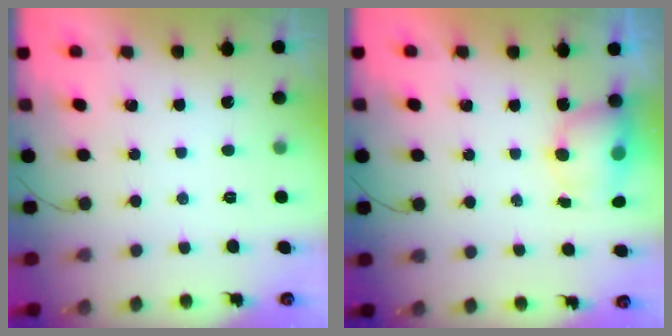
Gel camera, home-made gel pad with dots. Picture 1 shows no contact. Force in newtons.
{"total": 6.9, "press": 6.9, "slide": 0.5}